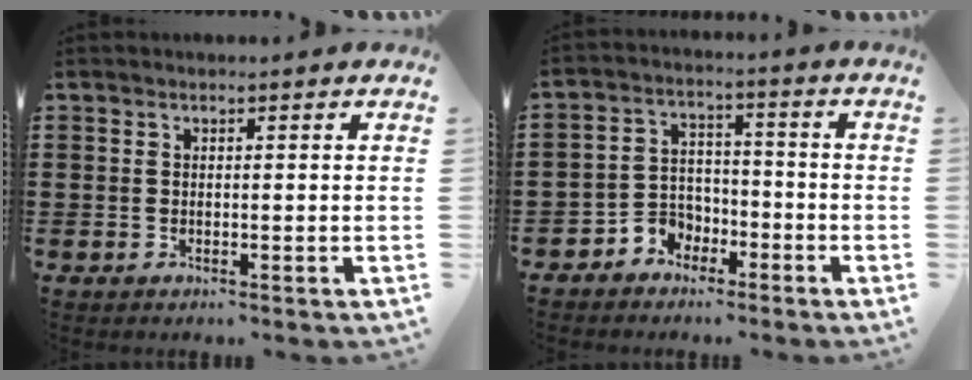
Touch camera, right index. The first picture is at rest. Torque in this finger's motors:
{"motor_torque": [1.07, 1.06, 0.06, 0.02]}